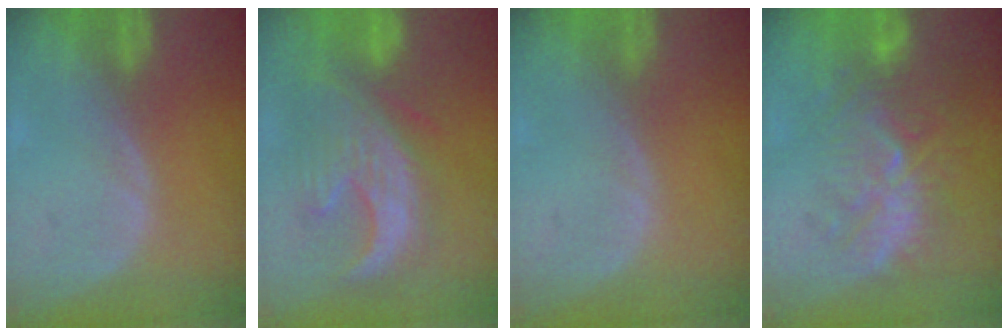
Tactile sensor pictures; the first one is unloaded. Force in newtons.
{"total": 11.1, "press": 10.7, "slide": 2.9}
{"total": 0.0}
{"total": 10.3, "press": 9.5, "slide": 3.9}